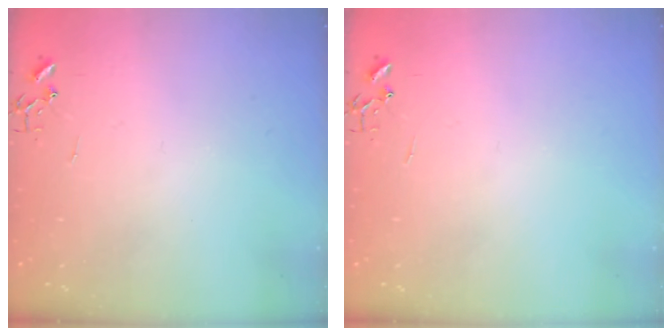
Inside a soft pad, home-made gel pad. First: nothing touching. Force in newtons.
{"total": 0.0}